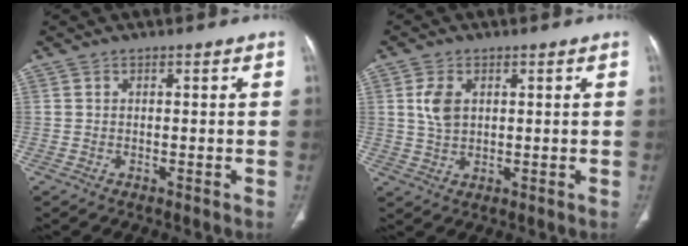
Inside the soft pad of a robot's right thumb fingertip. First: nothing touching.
{"total": 4.8, "force": [1.3, 3.0, 3.5], "torque": [-0.067, -0.003, 0.029]}